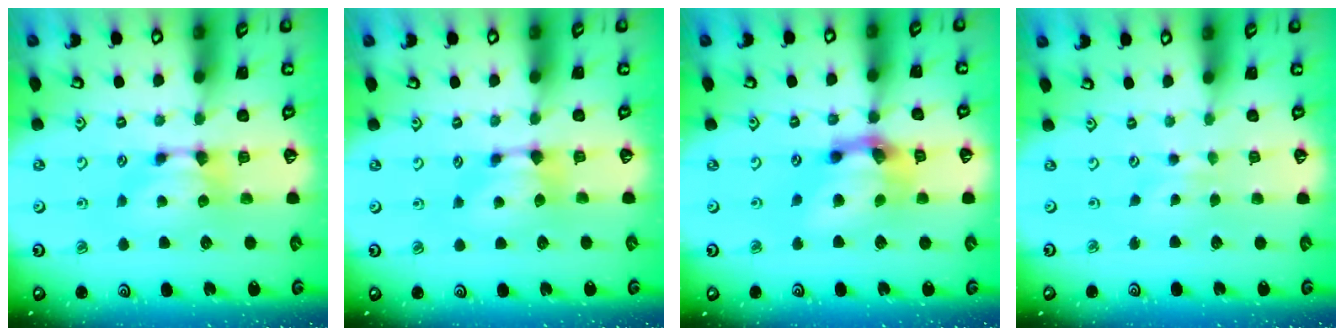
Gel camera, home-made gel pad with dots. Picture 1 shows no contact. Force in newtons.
{"total": 0.8, "press": 0.5, "slide": 0.6}
{"total": 7.3, "press": 6.9, "slide": 2.4}
{"total": 2.2, "press": 2.1, "slide": 0.4}